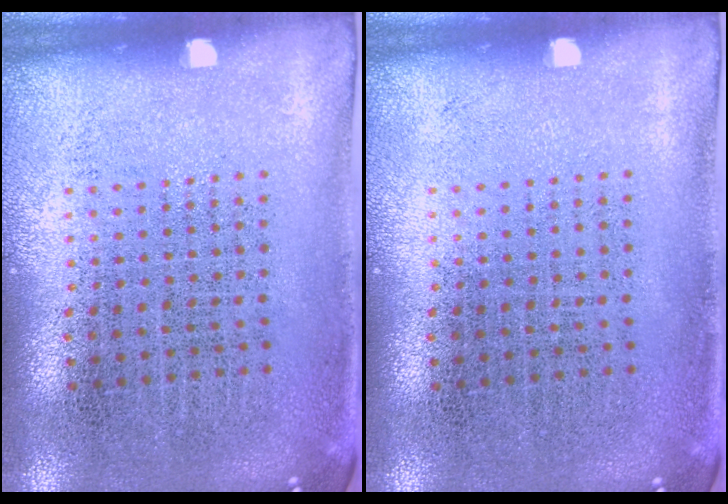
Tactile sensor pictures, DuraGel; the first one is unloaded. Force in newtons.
{"total": 0.0}